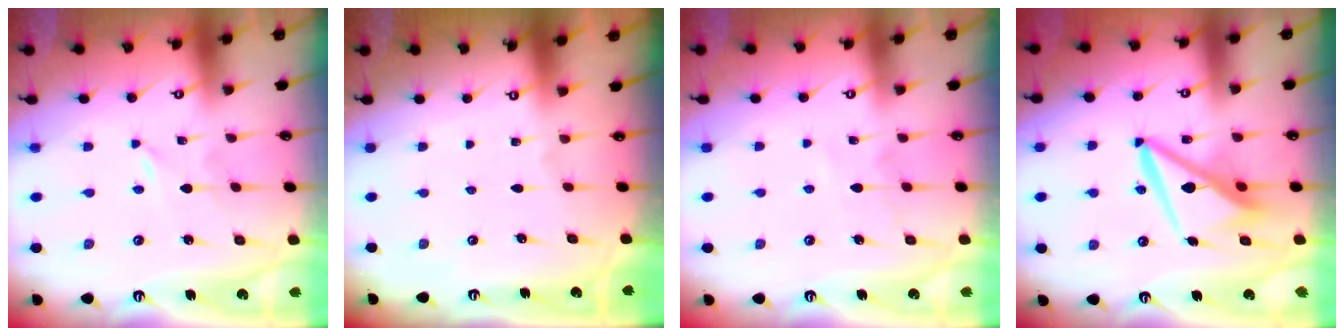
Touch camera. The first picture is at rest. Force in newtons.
{"total": 0.0}
{"total": 4.7, "press": 4.7, "slide": 0.6}
{"total": 10.7, "press": 10.6, "slide": 1.3}